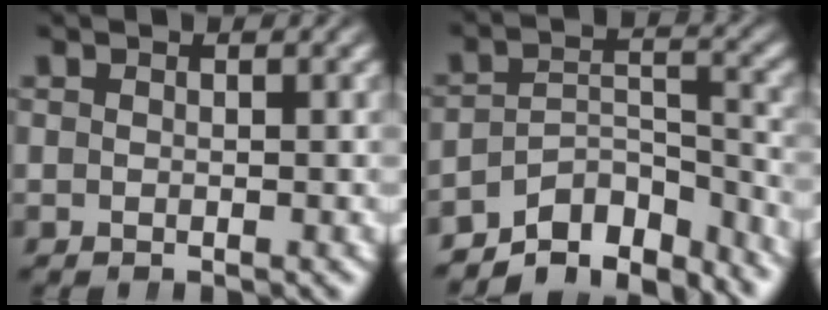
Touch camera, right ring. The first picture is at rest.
{"total": 11.5, "force": [-8.7, 5.5, 5.1], "torque": [-0.079, -0.043, -0.124]}